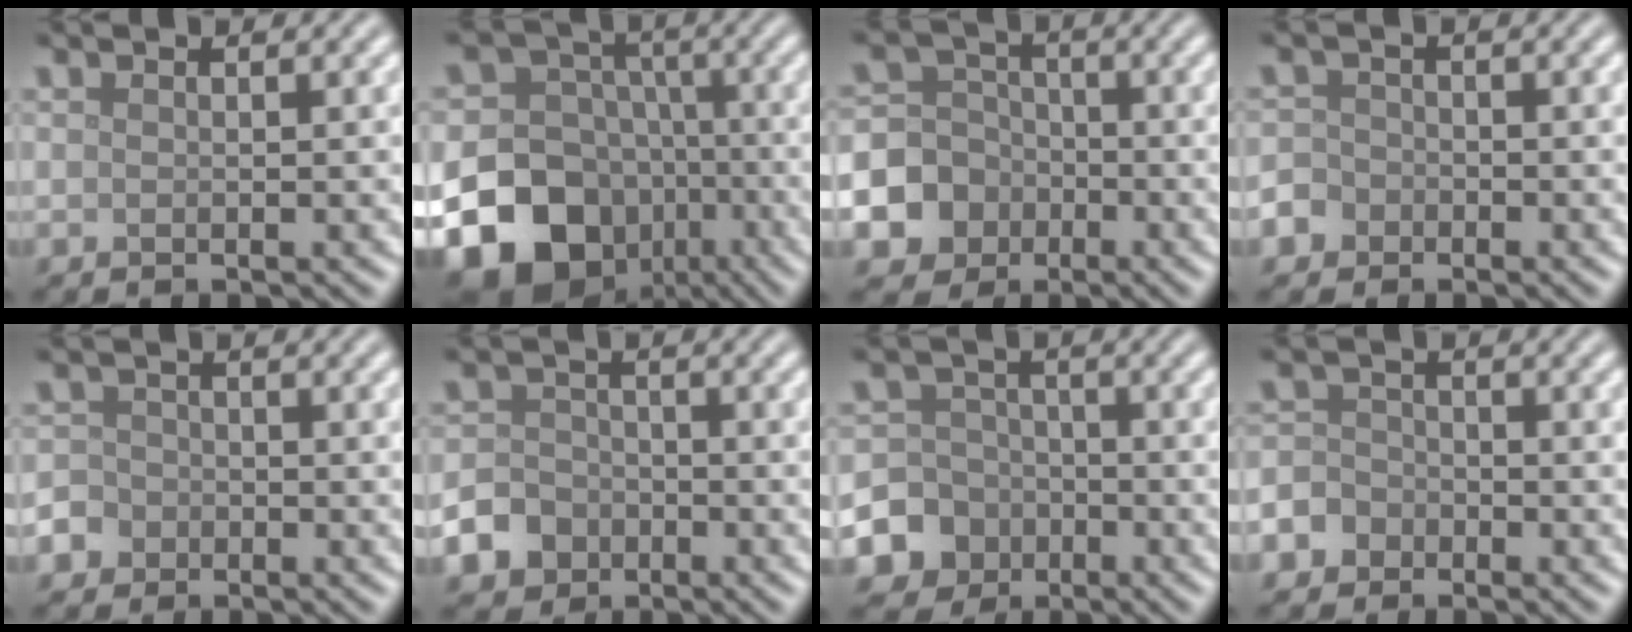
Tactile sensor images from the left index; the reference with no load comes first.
{"total": 19.8, "force": [-8.4, 16.4, 7.3], "torque": [-0.156, -0.054, -0.165]}
{"total": 11.7, "force": [-4.5, 10.6, 2.2], "torque": [-0.075, -0.035, -0.093]}
{"total": 3.7, "force": [-2.1, 3.0, 0.6], "torque": [0.000, -0.008, -0.043]}
{"total": 4.2, "force": [-2.2, 3.5, 0.8], "torque": [-0.004, -0.007, -0.050]}
{"total": 6.3, "force": [-3.7, 4.9, 1.4], "torque": [-0.015, -0.019, -0.077]}
{"total": 9.7, "force": [-4.2, 8.7, 1.1], "torque": [-0.024, -0.024, -0.097]}
{"total": 4.9, "force": [-2.9, 3.9, 0.9], "torque": [-0.006, -0.009, -0.064]}